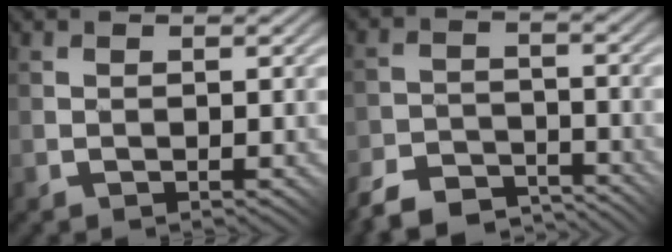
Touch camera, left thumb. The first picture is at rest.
{"total": 7.2, "force": [-6.6, 2.2, 2.1], "torque": [-0.040, -0.005, -0.124]}